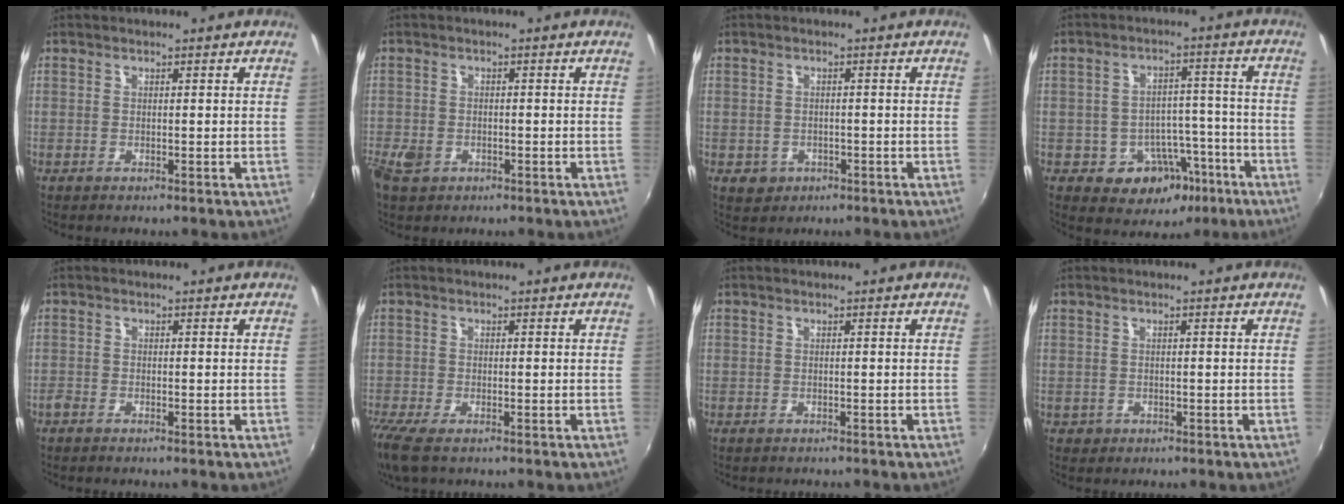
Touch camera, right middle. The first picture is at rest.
{"total": 4.2, "force": [-2.4, 2.8, 2.1], "torque": [-0.051, -0.007, -0.045]}
{"total": 3.2, "force": [-1.2, 2.8, 1.0], "torque": [-0.027, -0.004, -0.012]}
{"total": 9.5, "force": [-4.8, 7.2, 3.8], "torque": [-0.063, 0.030, -0.046]}
{"total": 1.4, "force": [-1.3, 0.4, 0.4], "torque": [-0.013, -0.005, -0.028]}
{"total": 6.0, "force": [-4.3, 1.5, 3.9], "torque": [-0.095, -0.031, -0.083]}
{"total": 0.9, "force": [-0.9, 0.1, 0.2], "torque": [-0.006, -0.007, -0.014]}
{"total": 1.3, "force": [-0.5, 1.2, 0.3], "torque": [-0.009, -0.004, -0.005]}